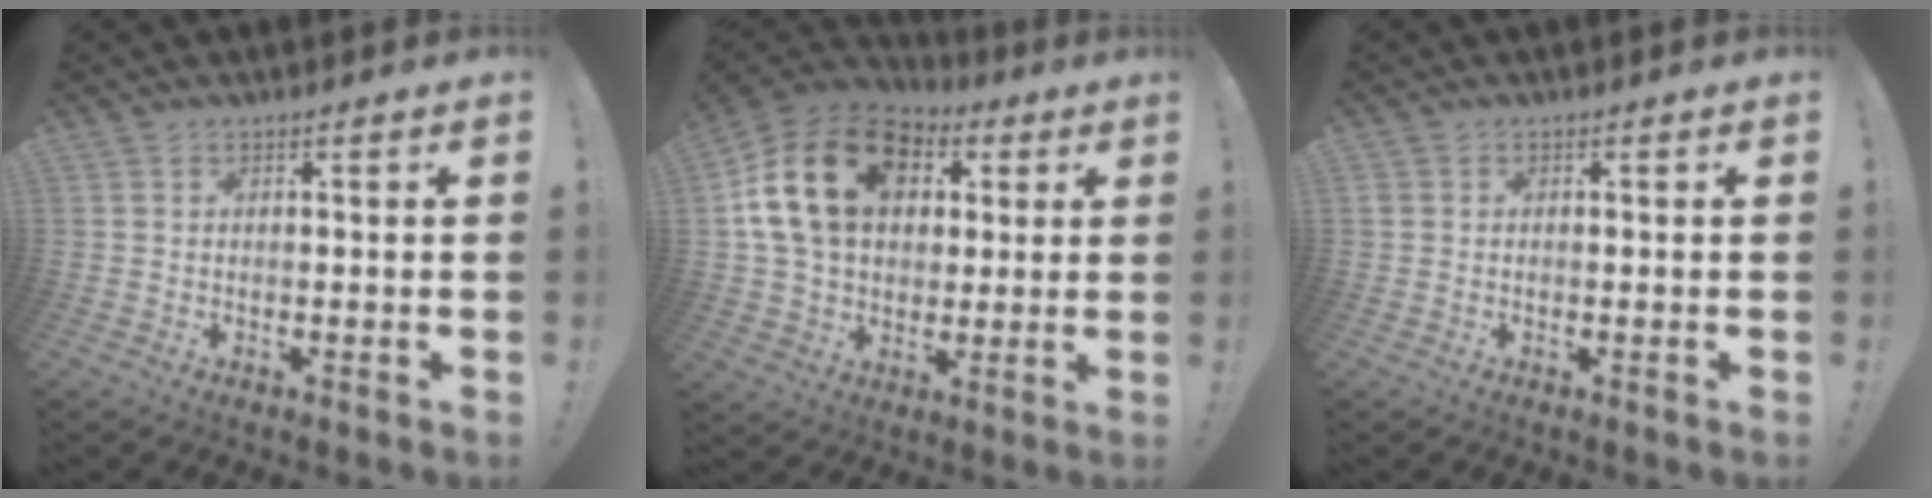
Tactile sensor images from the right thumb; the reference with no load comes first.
{"total": 20.2, "force": [6.1, 14.4, 12.8], "torque": [-0.219, -0.005, 0.112]}
{"total": 0.9, "force": [0.0, 0.8, 0.2], "torque": [-0.012, 0.006, 0.002]}